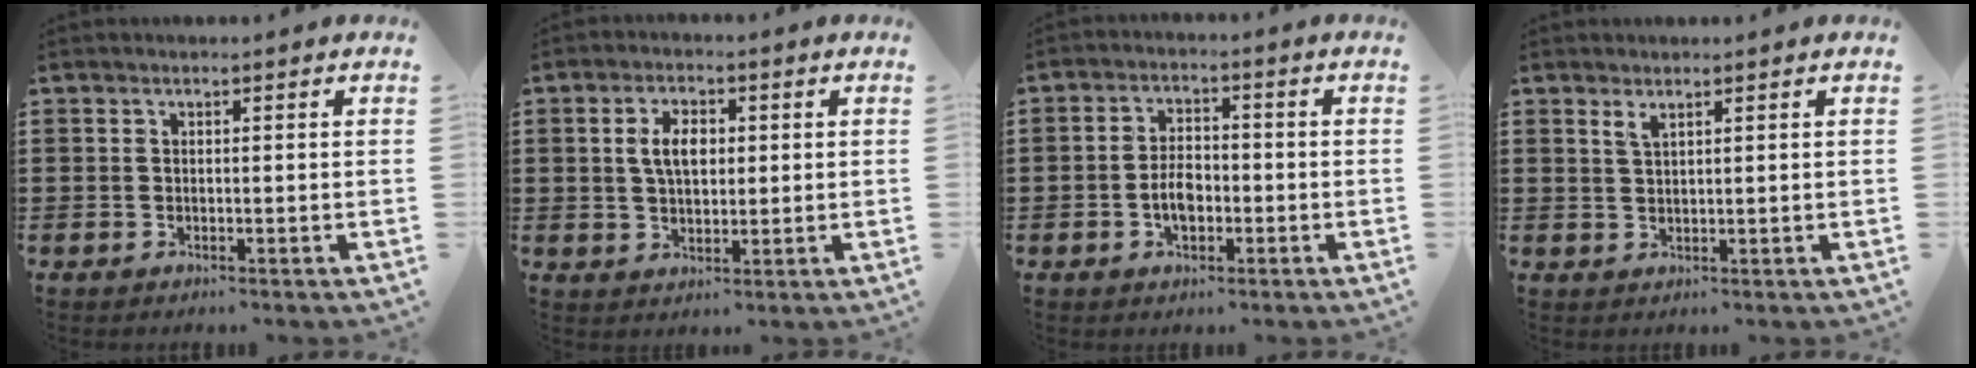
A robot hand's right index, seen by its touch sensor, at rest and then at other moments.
{"total": 5.0, "force": [0.9, 2.8, 4.0], "torque": [-0.078, 0.010, 0.011]}
{"total": 4.4, "force": [-1.3, 2.5, 3.4], "torque": [-0.071, 0.002, -0.025]}
{"total": 1.7, "force": [1.2, 0.4, 1.1], "torque": [-0.024, 0.002, 0.021]}